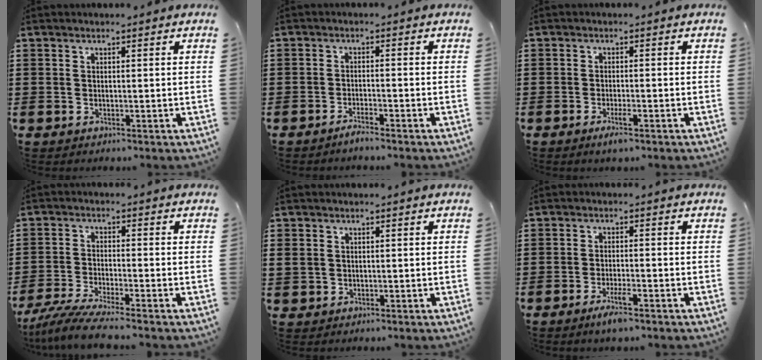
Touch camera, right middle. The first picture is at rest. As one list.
[{"total": 1.9, "force": [-1.7, 0.0, 0.9], "torque": [-0.014, 0.001, -0.031]}, {"total": 2.1, "force": [-1.2, 0.3, 1.7], "torque": [-0.035, -0.005, -0.023]}, {"total": 5.2, "force": [-4.7, -0.2, 2.4], "torque": [-0.067, -0.023, -0.095]}, {"total": 1.3, "force": [0.5, 1.2, 0.3], "torque": [-0.009, 0.007, 0.009]}, {"total": 3.3, "force": [-2.1, 0.4, 2.5], "torque": [-0.054, -0.005, -0.040]}]